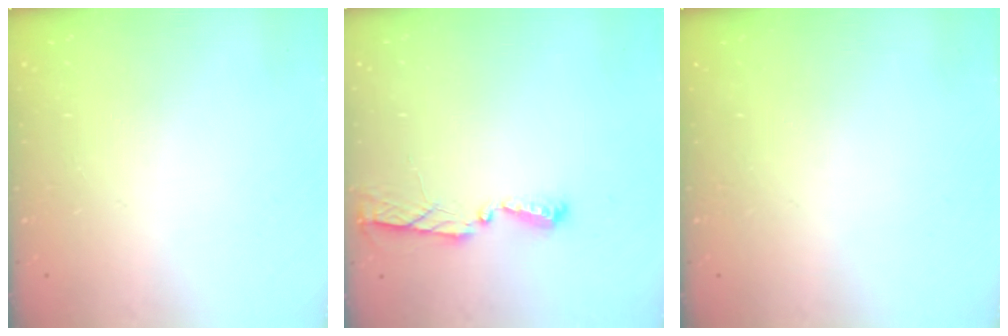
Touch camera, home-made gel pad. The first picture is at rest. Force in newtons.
{"total": 4.0, "press": 4.0, "slide": 0.5}
{"total": 0.0}